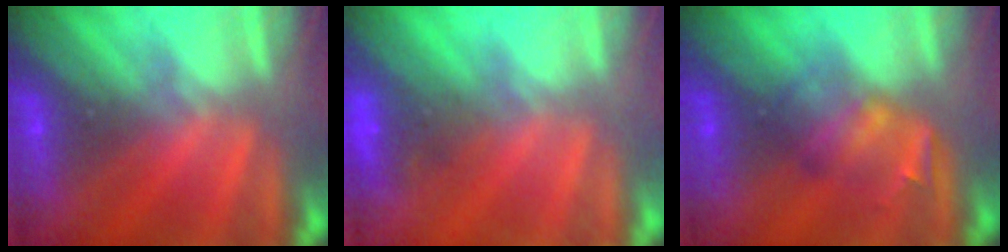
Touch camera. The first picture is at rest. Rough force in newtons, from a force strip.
{"total": 4.7}
{"total": 2.4}